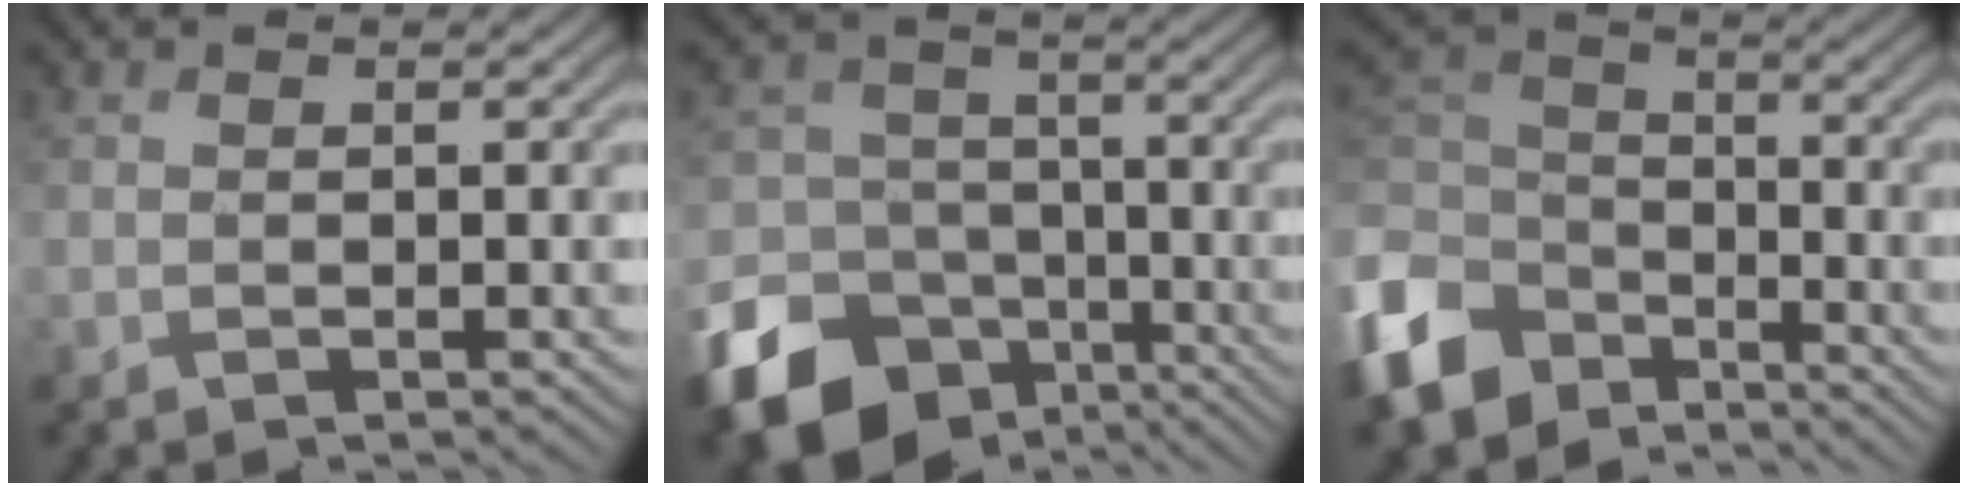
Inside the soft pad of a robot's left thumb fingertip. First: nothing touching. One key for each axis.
{"total": 16.7, "fx": -9.4, "fy": 12.5, "fz": 5.9, "tx": -0.184, "ty": -0.062, "tz": -0.159}
{"total": 11.8, "fx": -6.9, "fy": 8.1, "fz": 5.1, "tx": -0.165, "ty": -0.016, "tz": -0.145}